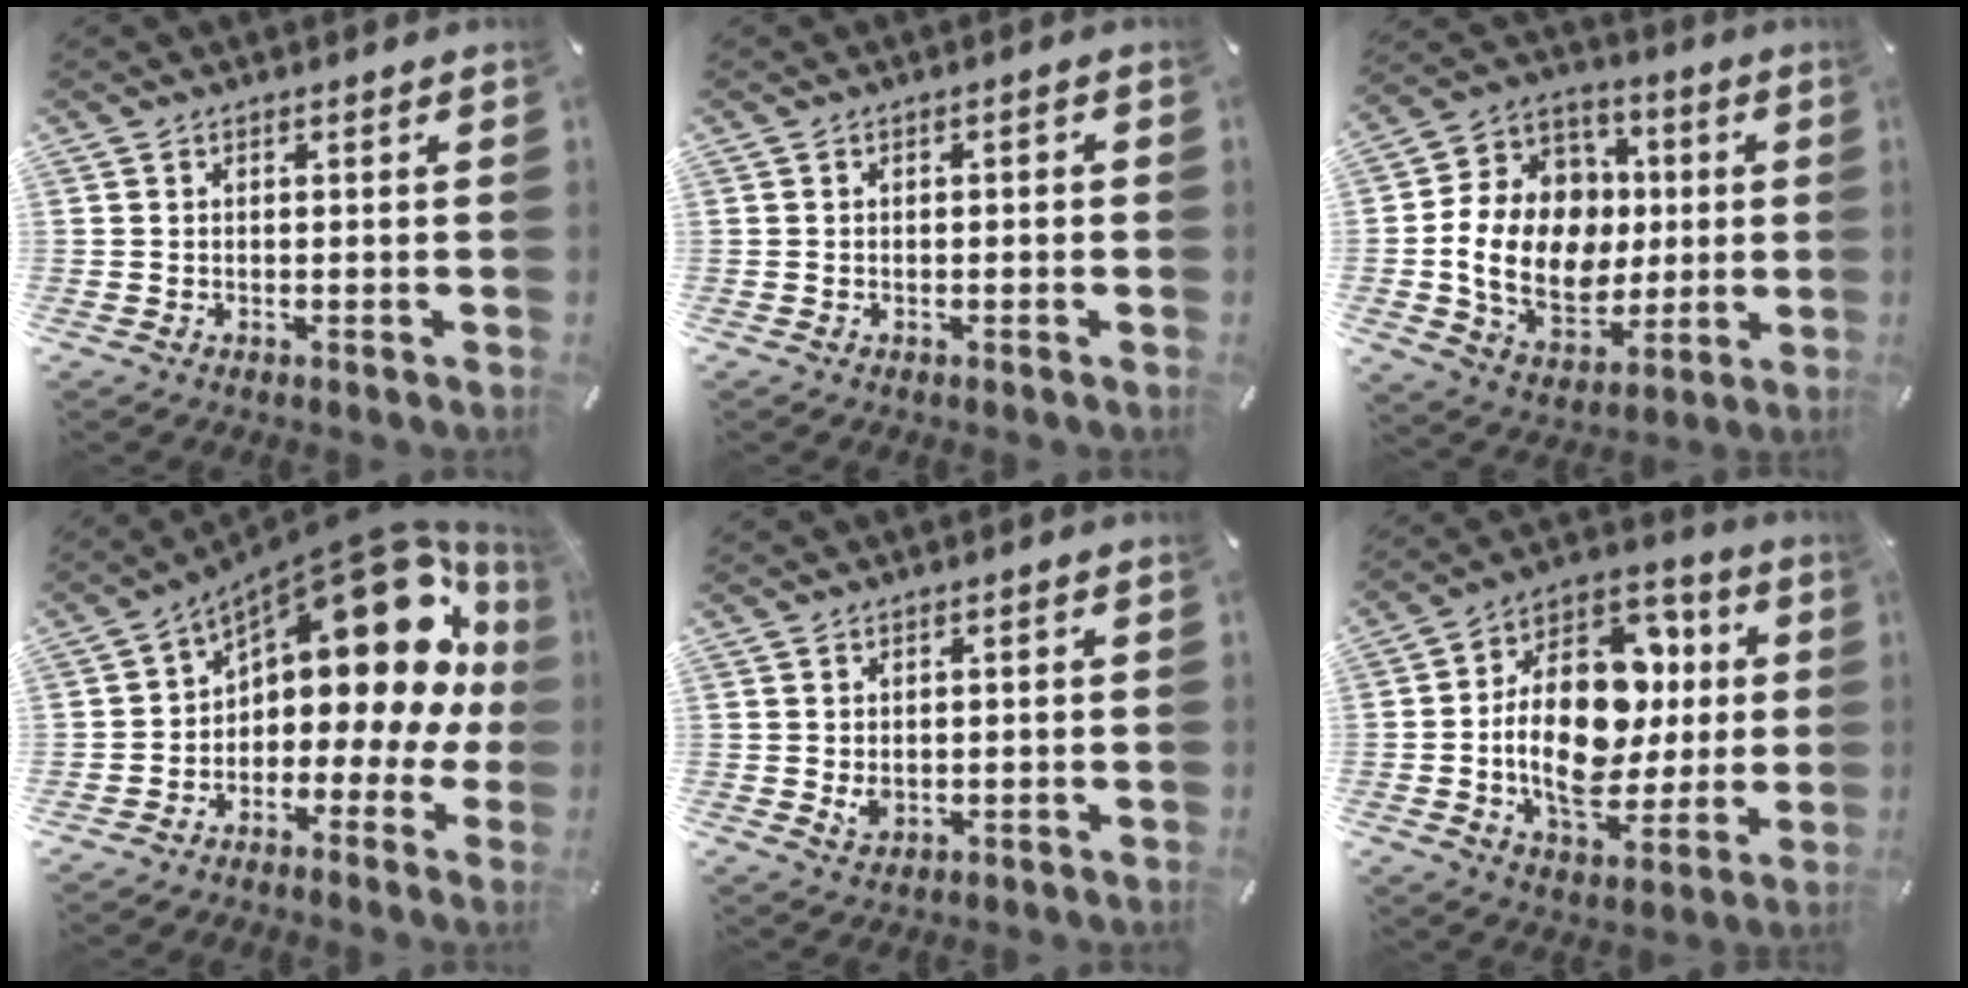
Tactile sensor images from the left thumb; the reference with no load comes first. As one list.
[{"total": 1.1, "force": [-0.6, 0.6, 0.7], "torque": [-0.014, 0.001, -0.011]}, {"total": 17.9, "force": [-0.2, 15.1, 9.6], "torque": [-0.201, 0.002, 0.008]}, {"total": 19.5, "force": [8.5, 9.4, 14.8], "torque": [-0.193, -0.076, 0.143]}, {"total": 2.6, "force": [0.0, 2.1, 1.5], "torque": [-0.025, -0.002, -0.003]}, {"total": 20.7, "force": [0.4, 14.7, 14.7], "torque": [-0.261, -0.010, 0.014]}]